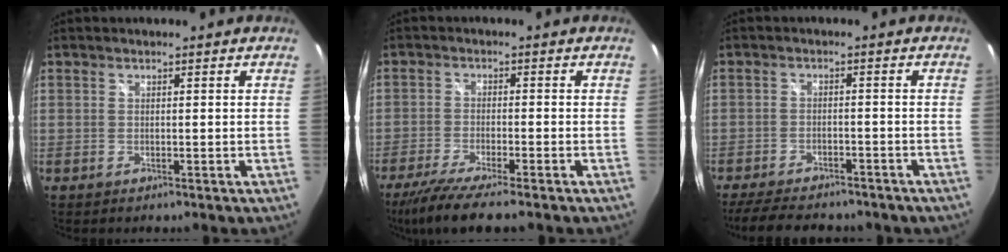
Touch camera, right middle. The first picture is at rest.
{"total": 9.5, "force": [-7.7, 0.3, 5.6], "torque": [-0.127, -0.035, -0.132]}
{"total": 13.2, "force": [-10.7, 4.7, 6.1], "torque": [-0.133, -0.020, -0.155]}